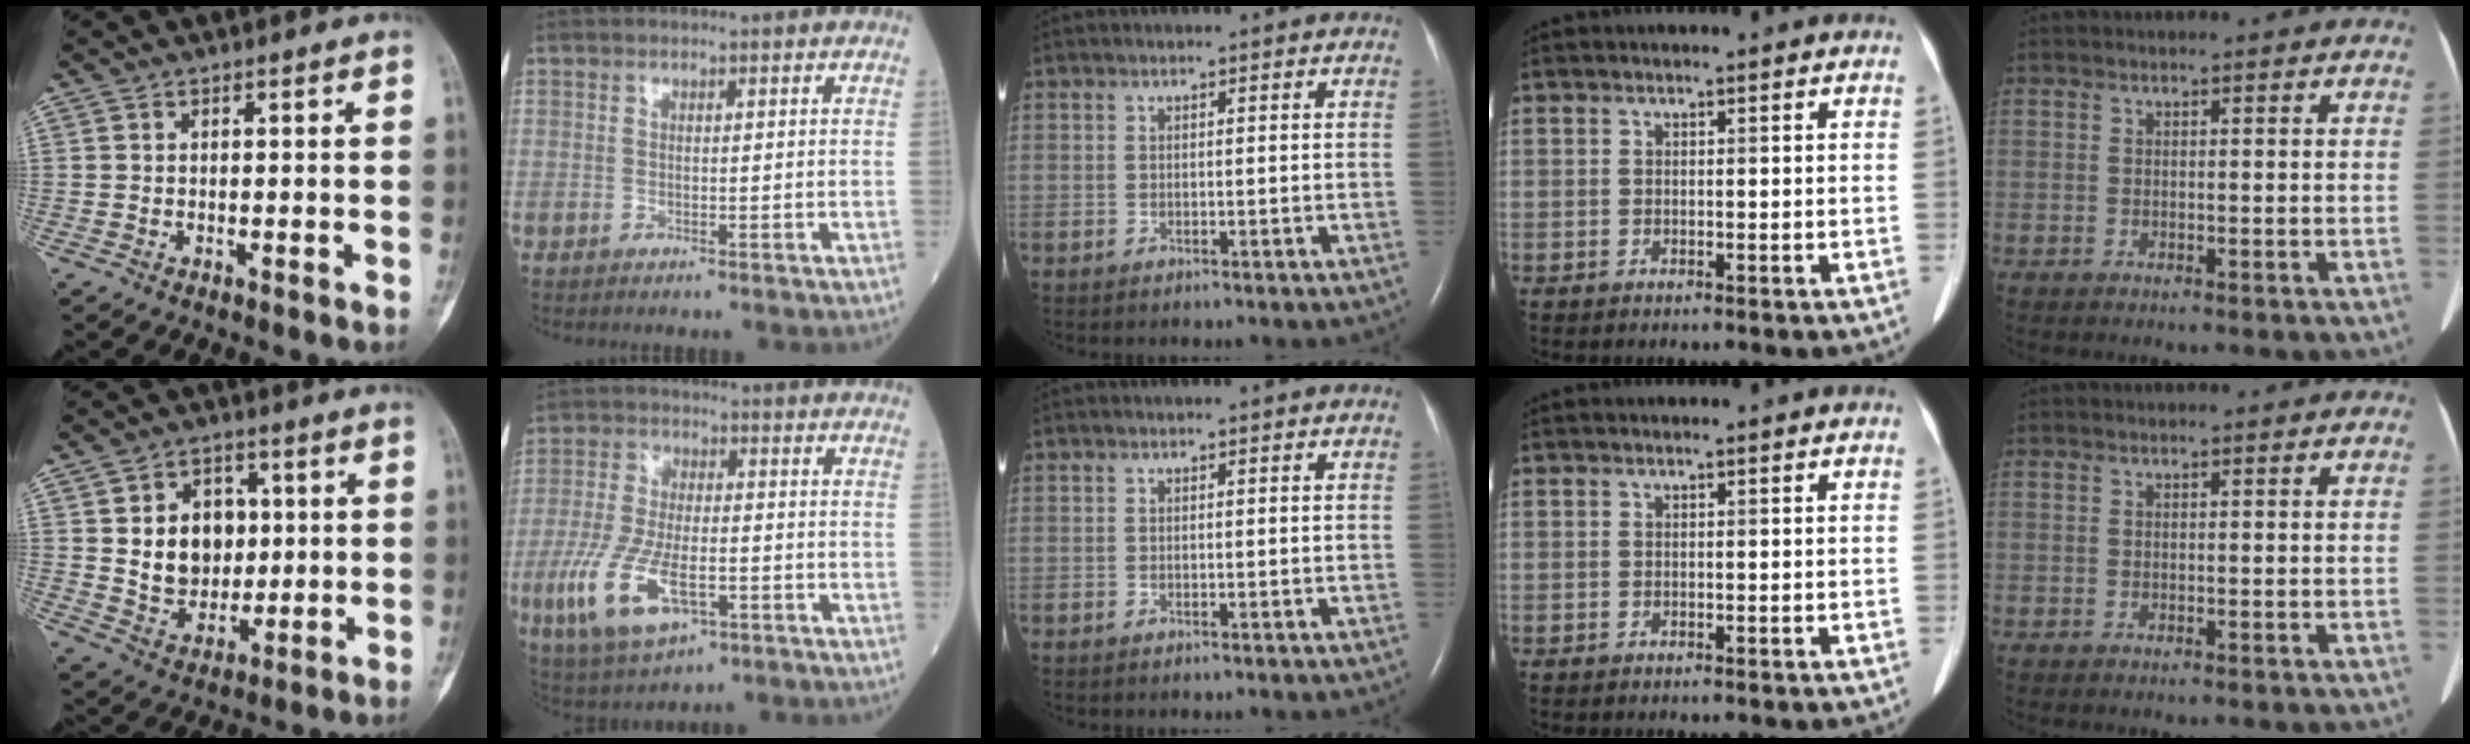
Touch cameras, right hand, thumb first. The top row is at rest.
{"thumb": {"total": 11.8, "force": [1.8, 9.3, 7.0], "torque": [-0.064, -0.007, 0.041]}, "index": {"total": 12.4, "force": [-4.6, 4.9, 10.5], "torque": [-0.223, -0.012, -0.079]}}